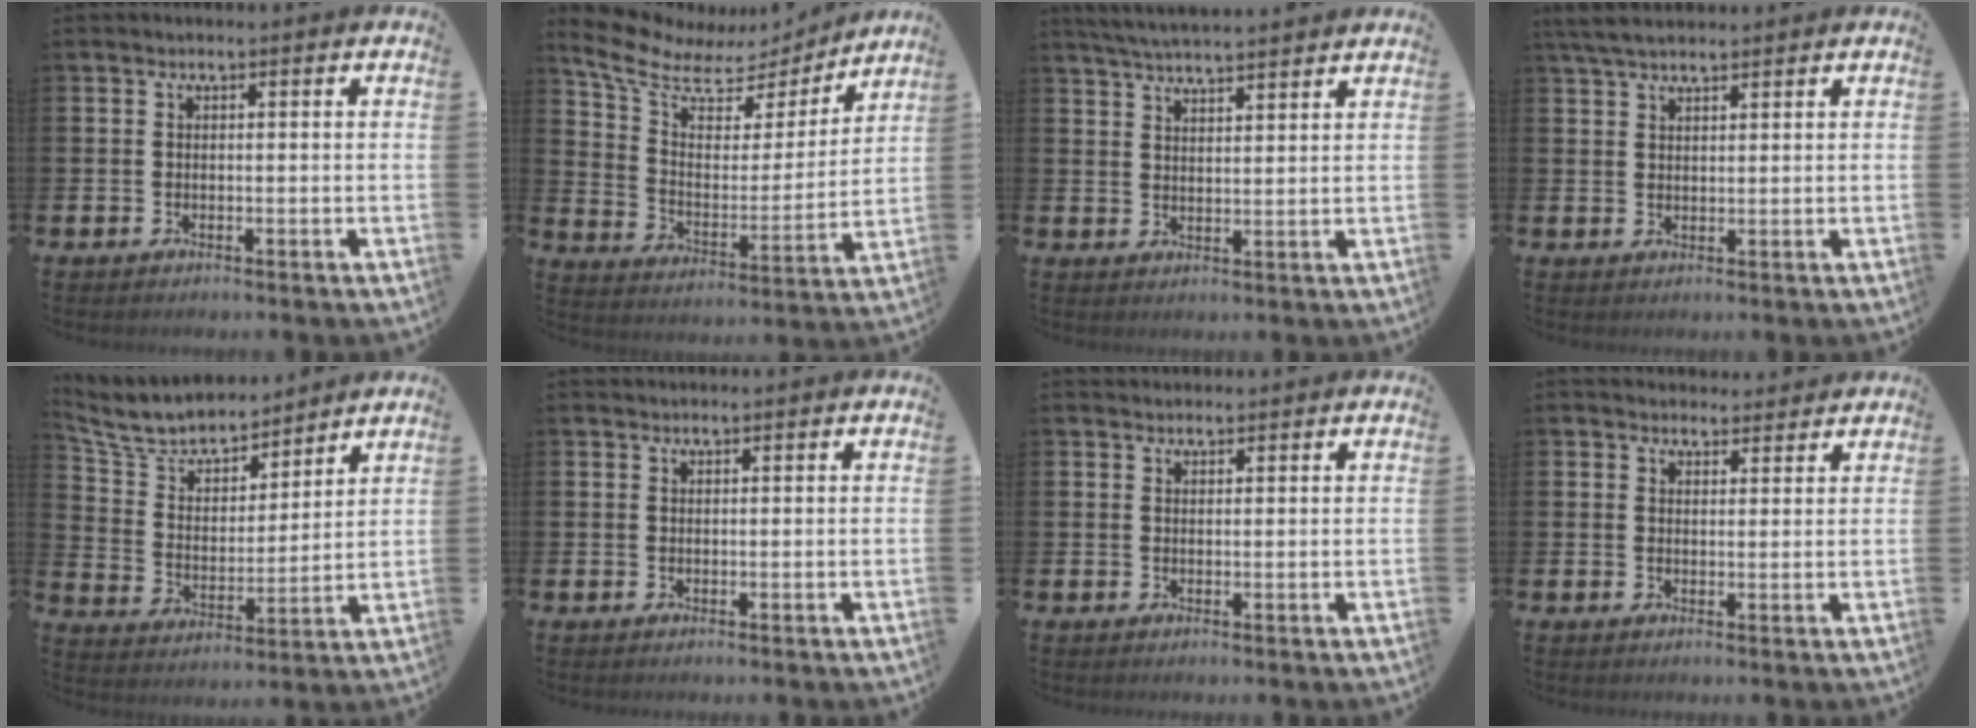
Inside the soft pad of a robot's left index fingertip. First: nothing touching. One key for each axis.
{"total": 9.0, "fx": 7.3, "fy": 4.3, "fz": 3.0, "tx": -0.101, "ty": -0.047, "tz": 0.125}
{"total": 4.5, "fx": 4.4, "fy": -0.1, "fz": 0.7, "tx": -0.021, "ty": -0.023, "tz": 0.079}
{"total": 3.8, "fx": 3.4, "fy": 1.0, "fz": 1.5, "tx": -0.029, "ty": -0.008, "tz": 0.061}
{"total": 7.9, "fx": 7.3, "fy": 2.4, "fz": 1.6, "tx": -0.072, "ty": -0.051, "tz": 0.128}
{"total": 0.7, "fx": 0.7, "fy": 0.1, "fz": -0.2, "tx": 0.017, "ty": -0.006, "tz": 0.010}
{"total": 1.3, "fx": 1.3, "fy": 0.4, "fz": -0.1, "tx": 0.015, "ty": -0.002, "tz": 0.021}
{"total": 3.0, "fx": 2.8, "fy": 1.0, "fz": -0.3, "tx": 0.014, "ty": -0.015, "tz": 0.049}